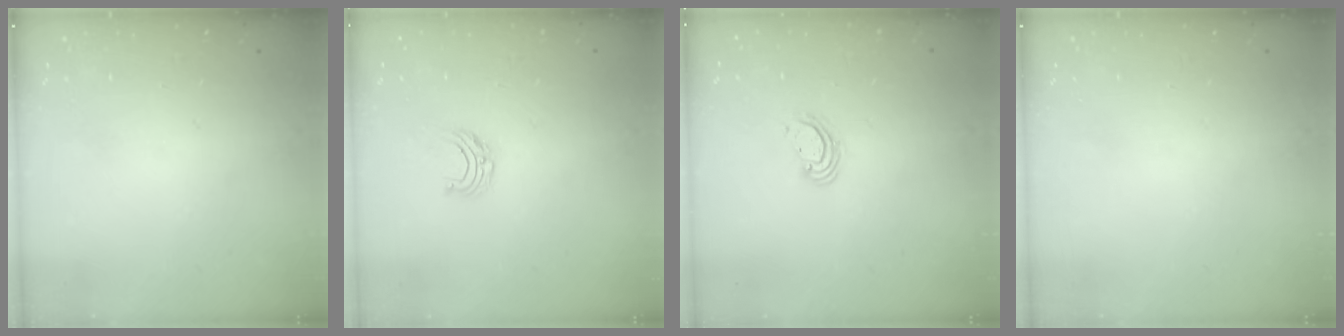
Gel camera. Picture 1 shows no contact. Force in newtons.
{"total": 5.0, "press": 5.0, "slide": 0.4}
{"total": 2.6, "press": 2.6, "slide": 0.1}
{"total": 0.0}